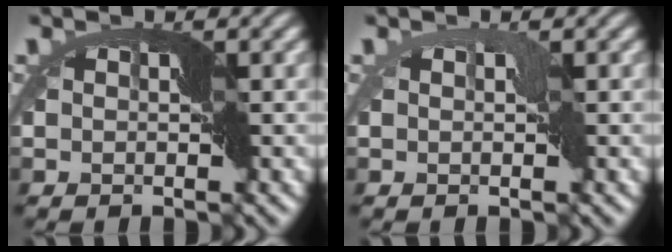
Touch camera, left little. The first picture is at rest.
{"total": 0.6, "force": [0.1, 0.3, 0.5], "torque": [-0.005, 0.003, 0.001]}